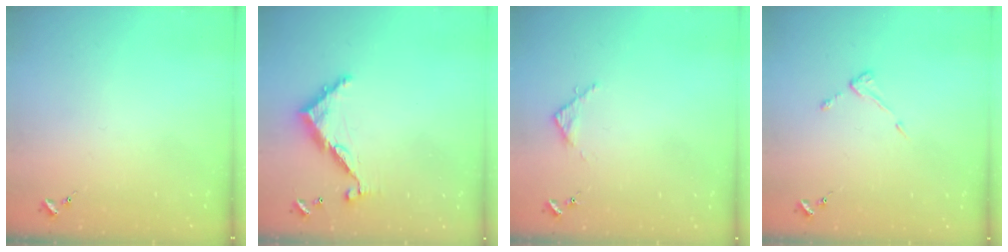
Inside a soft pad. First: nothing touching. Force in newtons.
{"total": 9.0, "press": 9.0, "slide": 0.7}
{"total": 3.1, "press": 3.1, "slide": 0.4}
{"total": 4.3, "press": 4.3, "slide": 0.5}